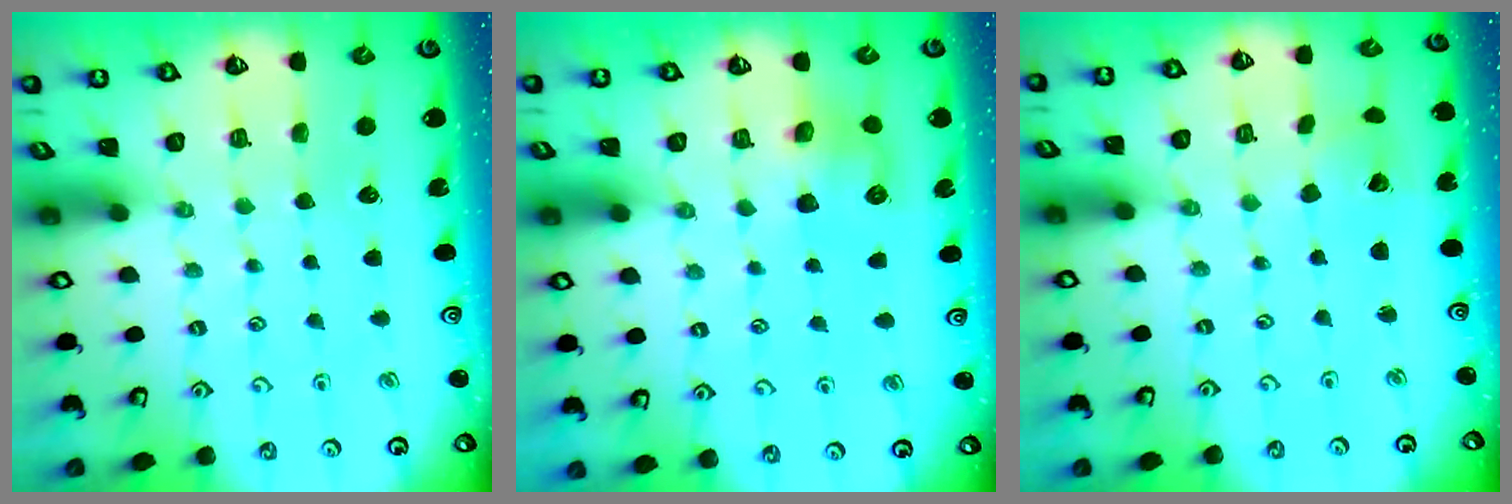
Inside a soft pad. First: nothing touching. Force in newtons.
{"total": 8.1, "press": 8.1, "slide": 0.4}
{"total": 2.2, "press": 2.2, "slide": 0.3}